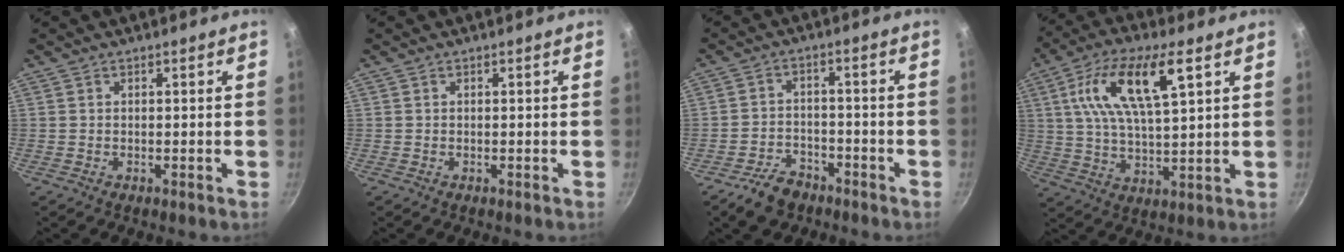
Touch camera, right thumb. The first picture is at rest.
{"total": 0.0}
{"total": 6.9, "force": [-4.8, 4.1, 2.8], "torque": [-0.042, 0.041, -0.080]}
{"total": 15.5, "force": [5.6, 5.4, 13.4], "torque": [-0.244, 0.000, 0.100]}